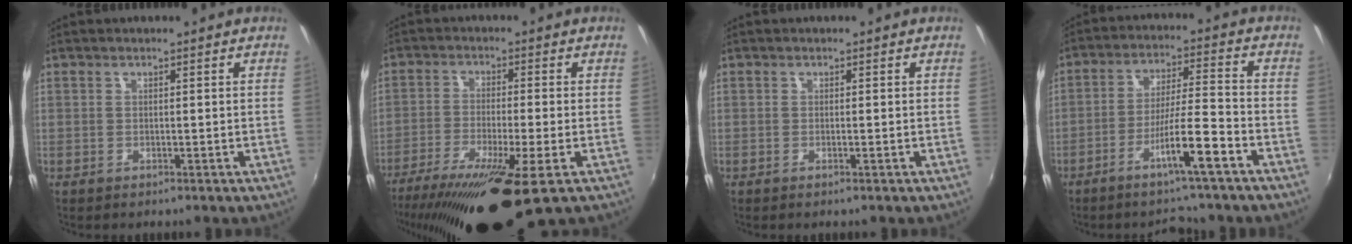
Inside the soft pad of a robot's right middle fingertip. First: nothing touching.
{"total": 16.3, "force": [-10.2, 1.8, 12.7], "torque": [-0.247, -0.060, -0.169]}
{"total": 0.6, "force": [-0.3, -0.2, 0.5], "torque": [-0.006, -0.001, -0.006]}
{"total": 10.1, "force": [-6.9, 0.4, 7.5], "torque": [-0.139, -0.007, -0.117]}